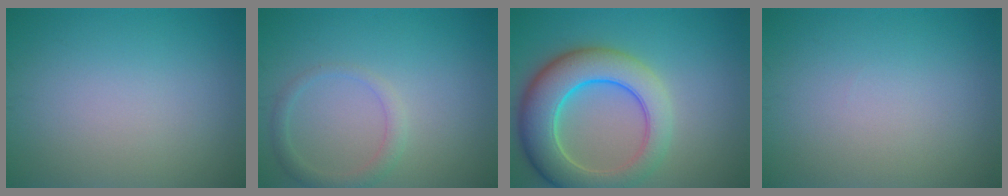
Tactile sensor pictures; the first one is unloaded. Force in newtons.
{"total": 1.9, "press": 1.9, "slide": 0.1}
{"total": 8.7, "press": 8.7, "slide": 0.4}
{"total": 0.0}